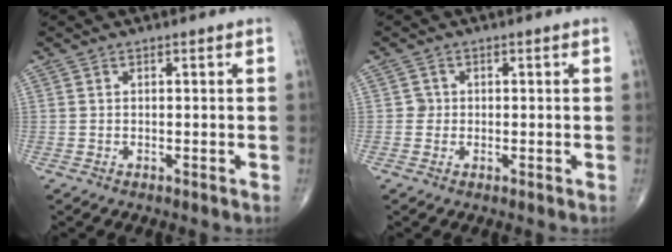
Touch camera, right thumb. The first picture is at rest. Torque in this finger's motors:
{"motor_torque": [-0.05, 0.23, 0.21, 0.19, -0.03]}